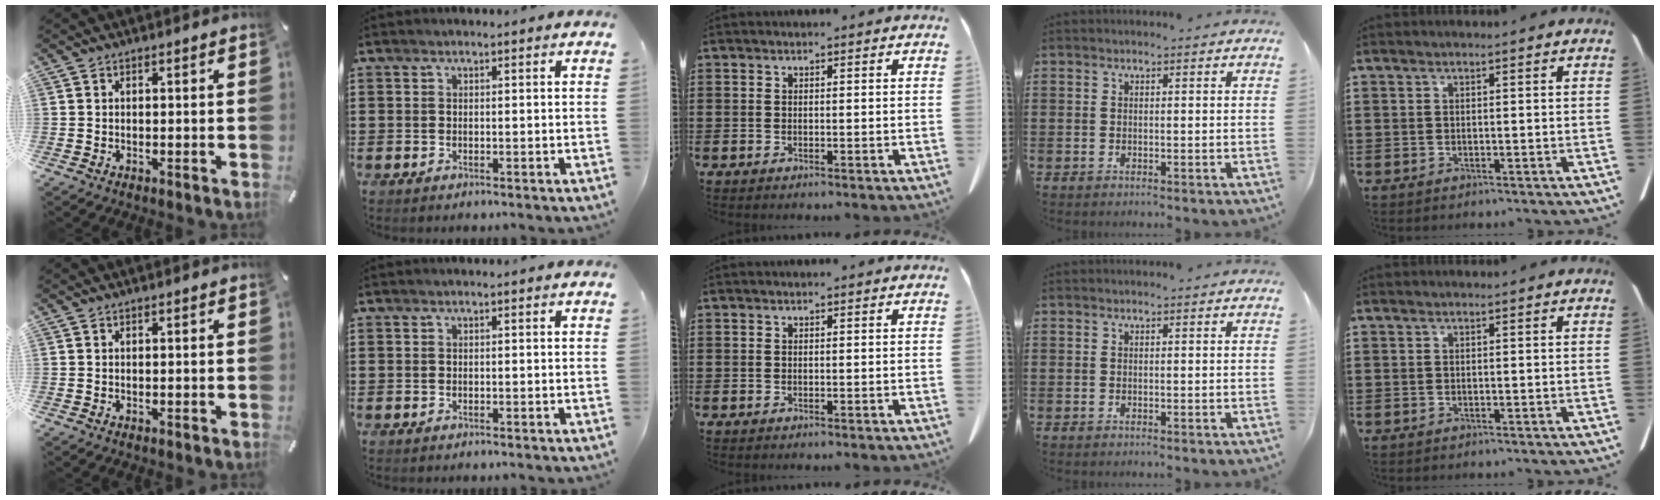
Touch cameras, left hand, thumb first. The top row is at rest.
{}